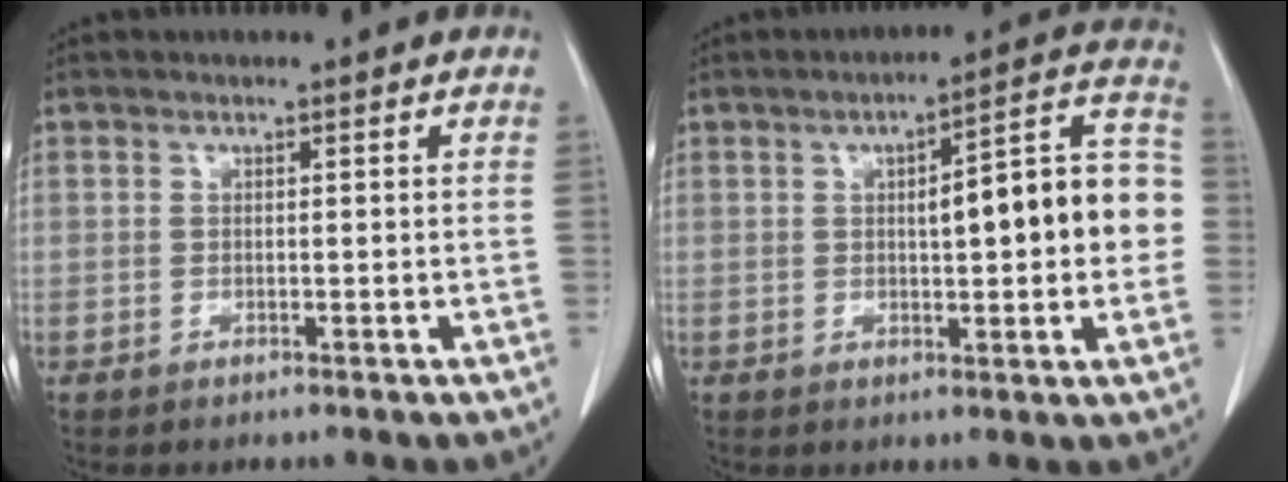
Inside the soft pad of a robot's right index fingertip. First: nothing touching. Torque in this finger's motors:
{"motor_torque": [1.12, 0.40, 0.35, 0.09]}